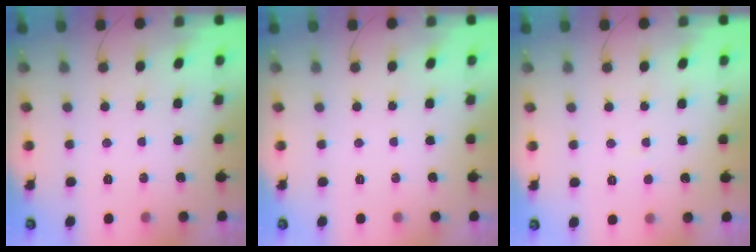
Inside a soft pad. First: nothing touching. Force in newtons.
{"total": 0.0}
{"total": 2.4, "press": 2.4, "slide": 0.2}